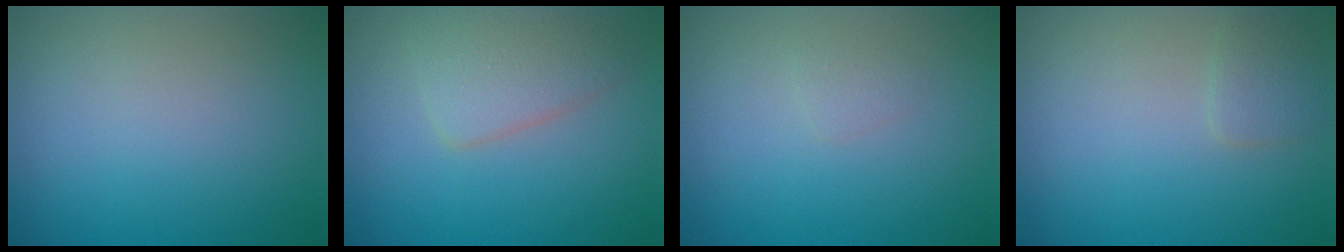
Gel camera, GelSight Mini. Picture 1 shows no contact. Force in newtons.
{"total": 3.6, "press": 3.6, "slide": 0.1}
{"total": 0.7, "press": 0.7, "slide": 0.0}
{"total": 1.5, "press": 1.5, "slide": 0.0}